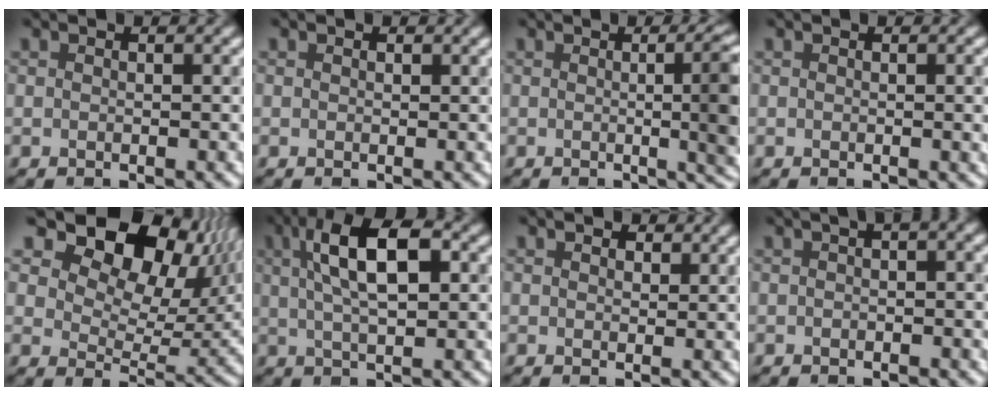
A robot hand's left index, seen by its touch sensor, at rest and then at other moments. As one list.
[{"total": 0.0}, {"total": 9.1, "force": [-0.1, 3.3, 8.5], "torque": [-0.068, 0.013, -0.007]}, {"total": 2.3, "force": [0.1, 1.0, 2.0], "torque": [-0.023, 0.007, 0.002]}, {"total": 13.2, "force": [7.9, 7.8, 7.1], "torque": [-0.104, 0.016, 0.129]}, {"total": 7.0, "force": [2.1, 2.6, 6.1], "torque": [-0.101, 0.021, 0.034]}, {"total": 0.8, "force": [0.5, 0.6, 0.2], "torque": [0.002, 0.001, 0.006]}, {"total": 2.1, "force": [0.4, 0.8, 2.0], "torque": [-0.026, 0.011, -0.002]}]